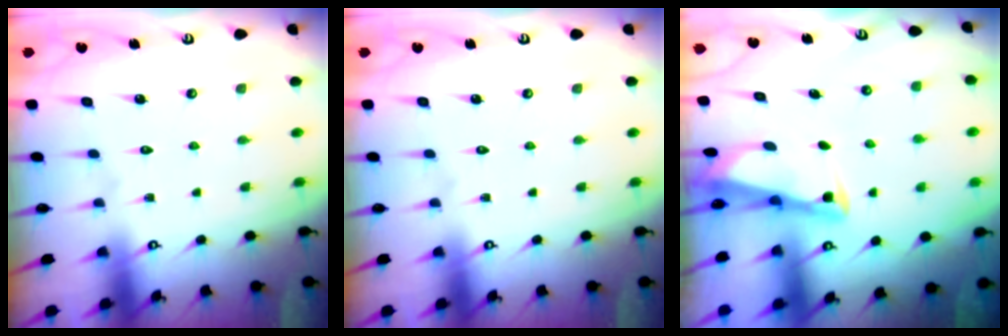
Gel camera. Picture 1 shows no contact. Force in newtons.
{"total": 0.0}
{"total": 2.8, "press": 2.8, "slide": 0.3}